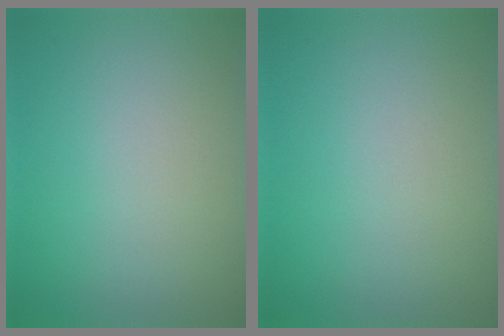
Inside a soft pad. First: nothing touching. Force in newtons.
{"total": 0.0}